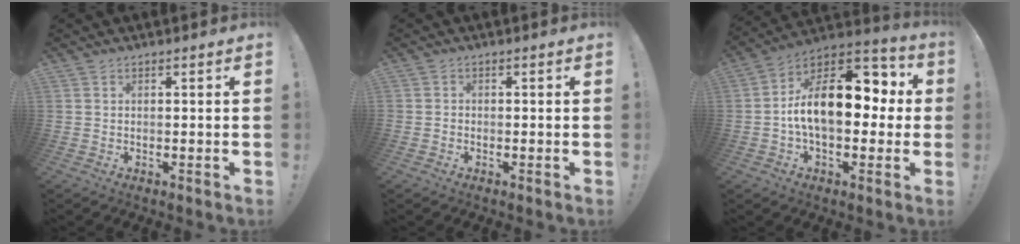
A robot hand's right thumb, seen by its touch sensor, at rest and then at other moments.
{"total": 1.5, "force": [-0.8, 1.3, 0.3], "torque": [-0.005, 0.008, -0.014]}
{"total": 19.8, "force": [1.1, 11.2, 16.3], "torque": [-0.259, 0.008, 0.019]}